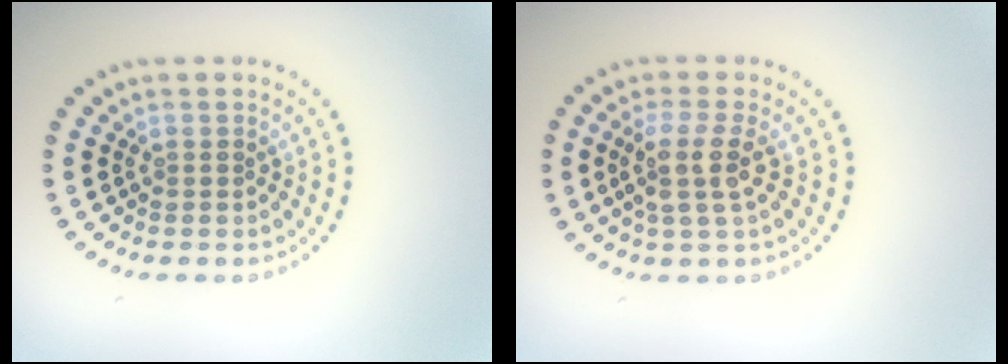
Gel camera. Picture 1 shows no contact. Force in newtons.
{"total": 3.1, "press": 2.5, "slide": 2.0}